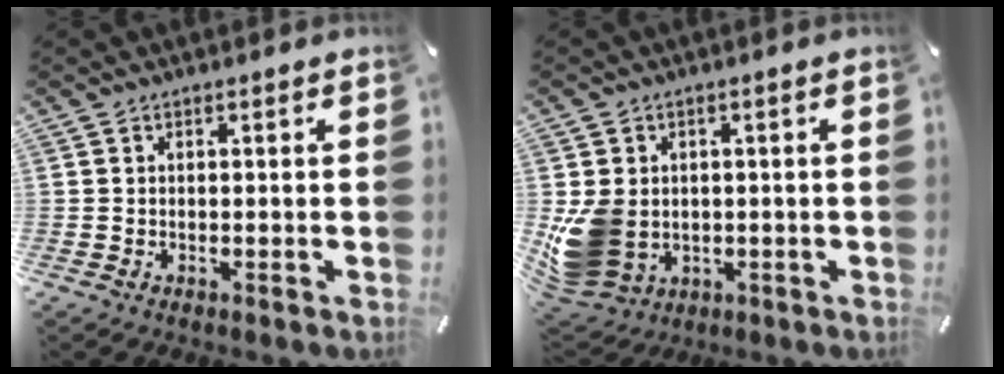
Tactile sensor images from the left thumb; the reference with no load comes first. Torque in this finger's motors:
{"motor_torque": [1.88, 1.85, 1.23, -0.13, 0.28]}